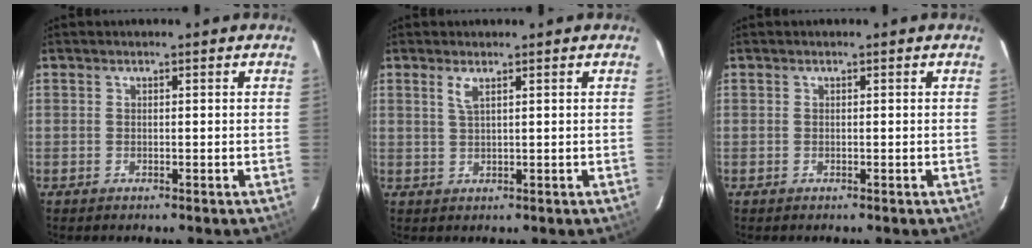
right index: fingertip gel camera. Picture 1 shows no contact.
{"total": 1.9, "force": [1.0, 0.2, 1.6], "torque": [-0.032, 0.001, 0.021]}
{"total": 0.0}